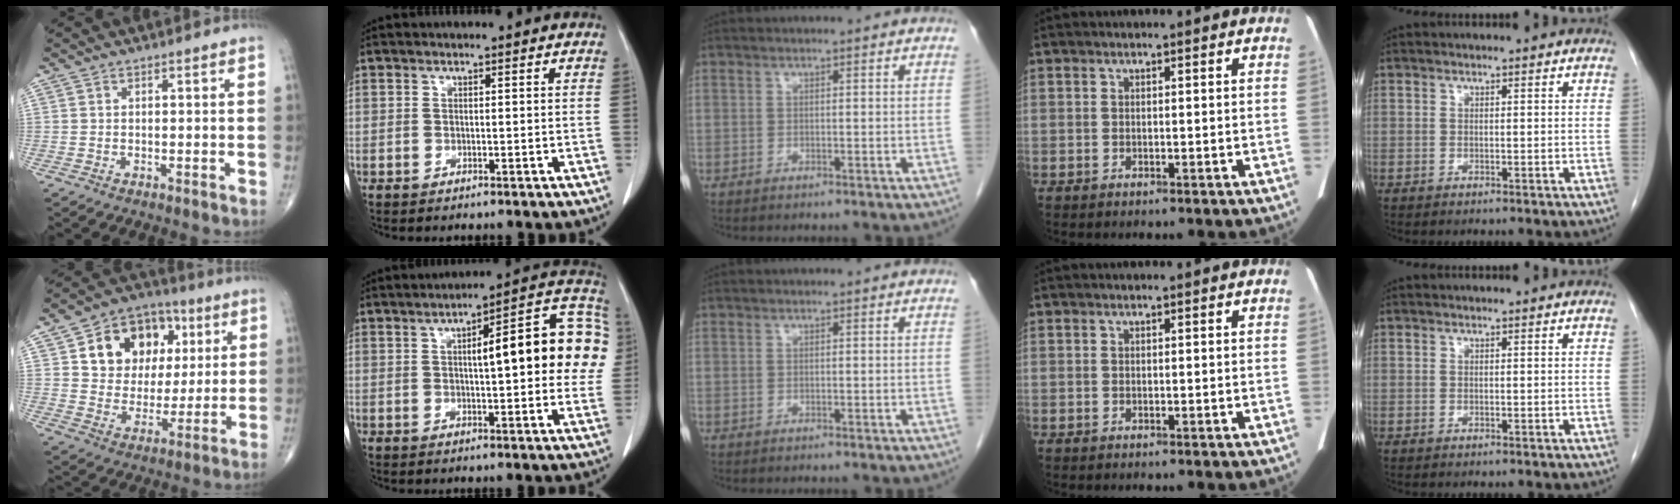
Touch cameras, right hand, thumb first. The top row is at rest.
{"thumb": {"total": 16.4, "force": [5.2, 12.7, 8.9], "torque": [-0.097, 0.002, 0.087]}, "index": {"total": 17.3, "force": [2.5, 4.1, 16.6], "torque": [-0.212, 0.039, 0.027]}}